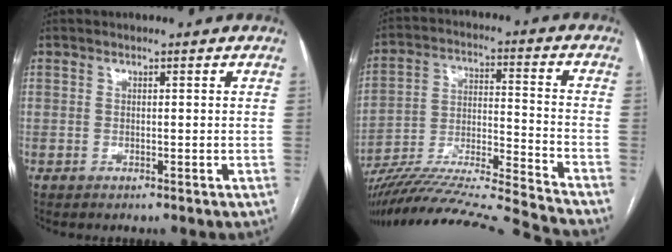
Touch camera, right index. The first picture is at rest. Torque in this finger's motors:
{"motor_torque": [-0.43, -1.70, 0.13, 0.07]}